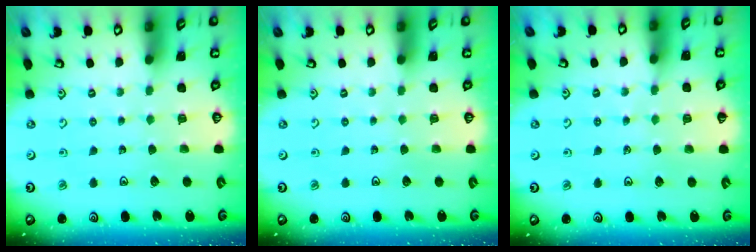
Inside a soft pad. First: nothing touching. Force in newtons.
{"total": 0.0}
{"total": 3.3, "press": 3.3, "slide": 0.4}